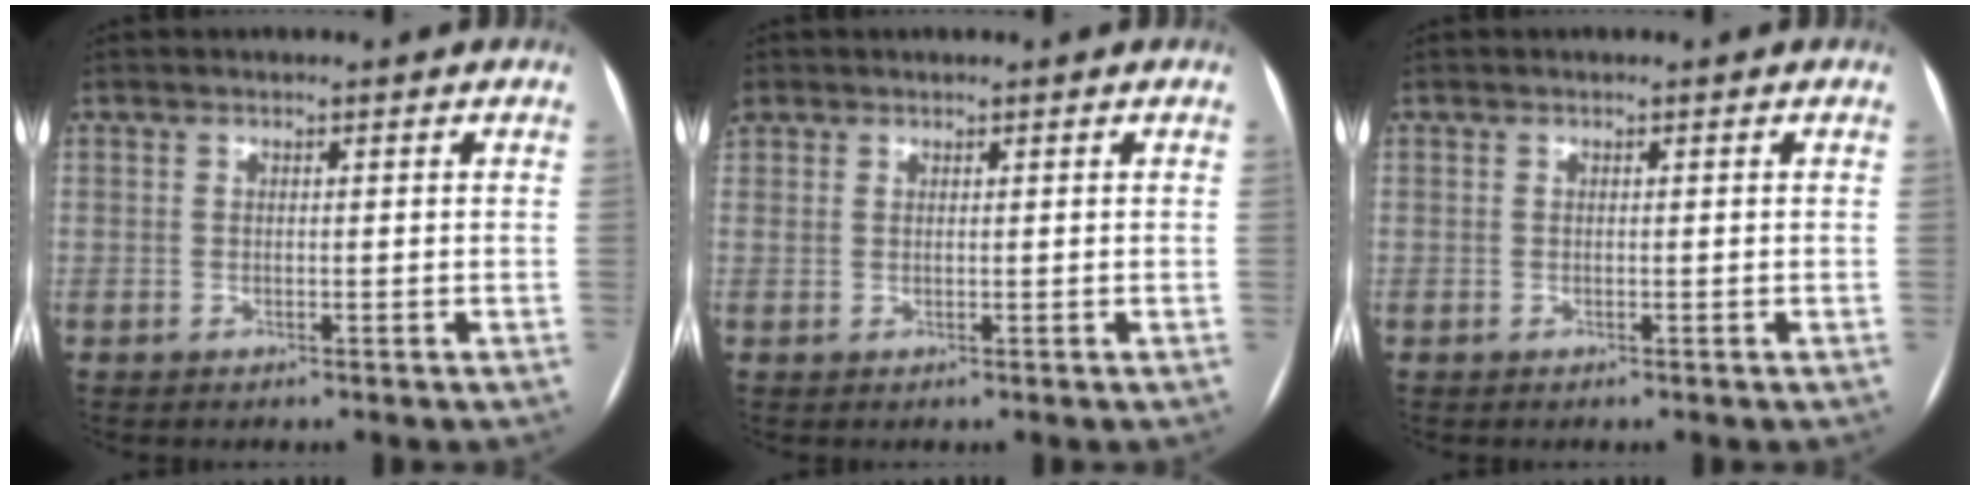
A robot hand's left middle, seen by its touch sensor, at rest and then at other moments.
{"total": 1.5, "force": [-0.5, -1.2, -0.8], "torque": [0.014, -0.005, -0.002]}
{"total": 0.0}